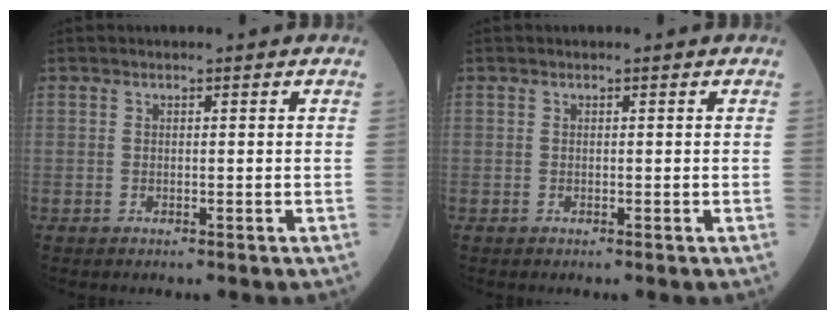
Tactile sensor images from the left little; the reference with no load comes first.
{"total": 0.0}